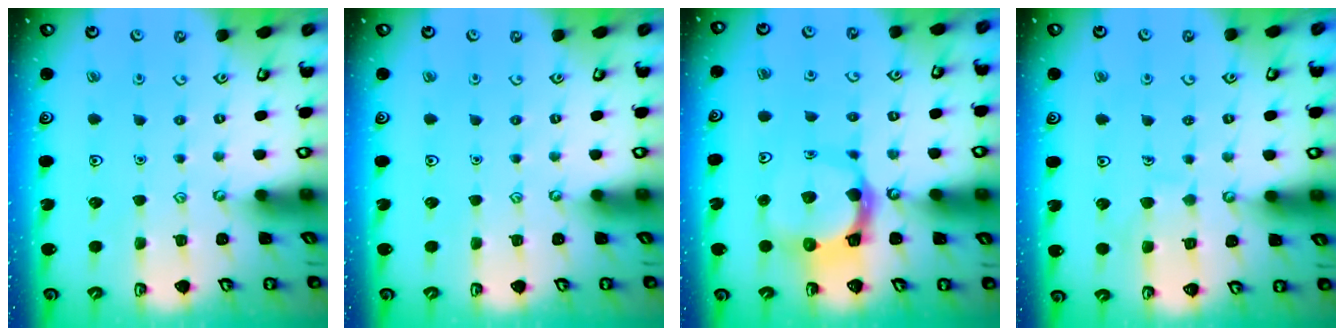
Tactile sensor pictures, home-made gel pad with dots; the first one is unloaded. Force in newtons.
{"total": 0.0}
{"total": 8.7, "press": 8.6, "slide": 1.2}
{"total": 6.0, "press": 6.0, "slide": 0.6}